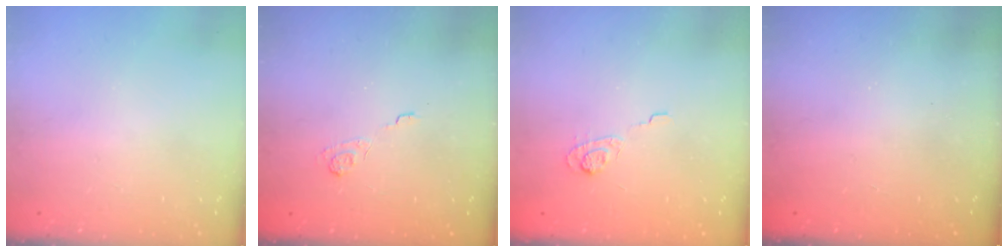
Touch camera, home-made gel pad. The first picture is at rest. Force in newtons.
{"total": 1.9, "press": 1.3, "slide": 1.3}
{"total": 3.5, "press": 3.2, "slide": 1.5}
{"total": 2.5, "press": 2.4, "slide": 0.8}